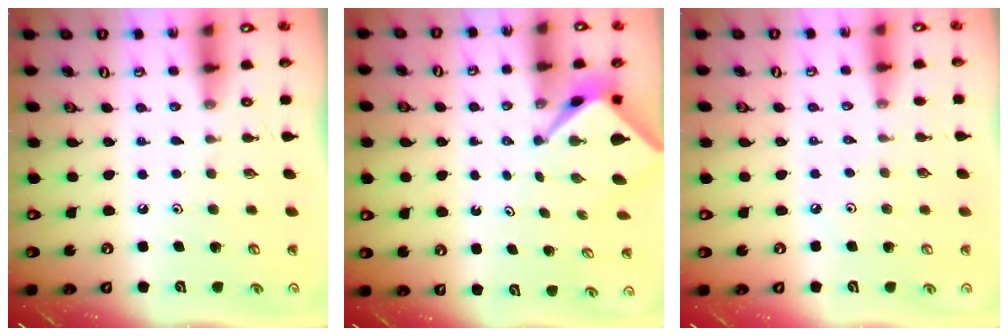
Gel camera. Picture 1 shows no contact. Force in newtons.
{"total": 2.4, "press": 2.4, "slide": 0.3}
{"total": 0.8, "press": 0.7, "slide": 0.3}